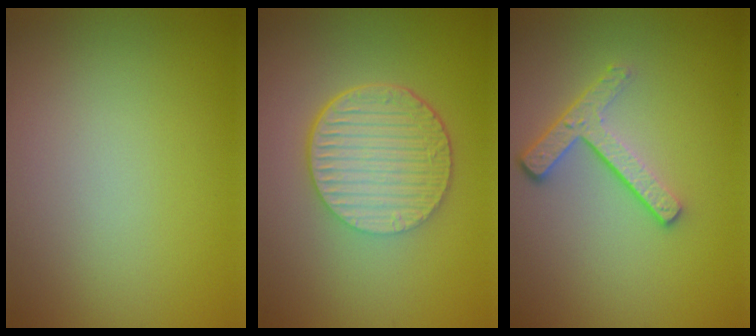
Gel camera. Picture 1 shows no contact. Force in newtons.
{"total": 6.7, "press": 4.6, "slide": 4.9}
{"total": 3.7, "press": 2.7, "slide": 2.5}